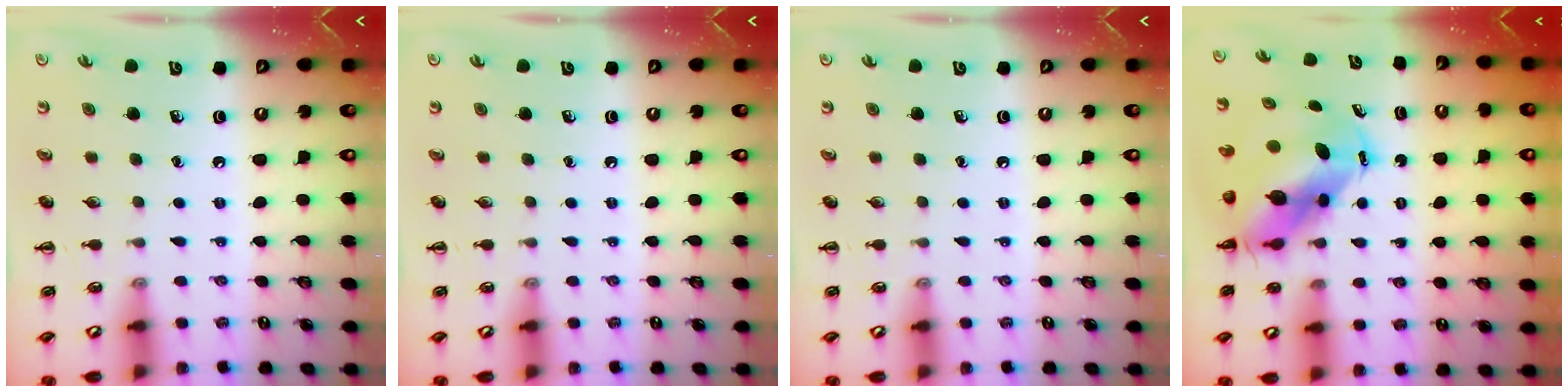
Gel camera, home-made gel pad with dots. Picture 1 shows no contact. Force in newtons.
{"total": 0.0}
{"total": 0.0}
{"total": 9.2, "press": 8.9, "slide": 2.3}